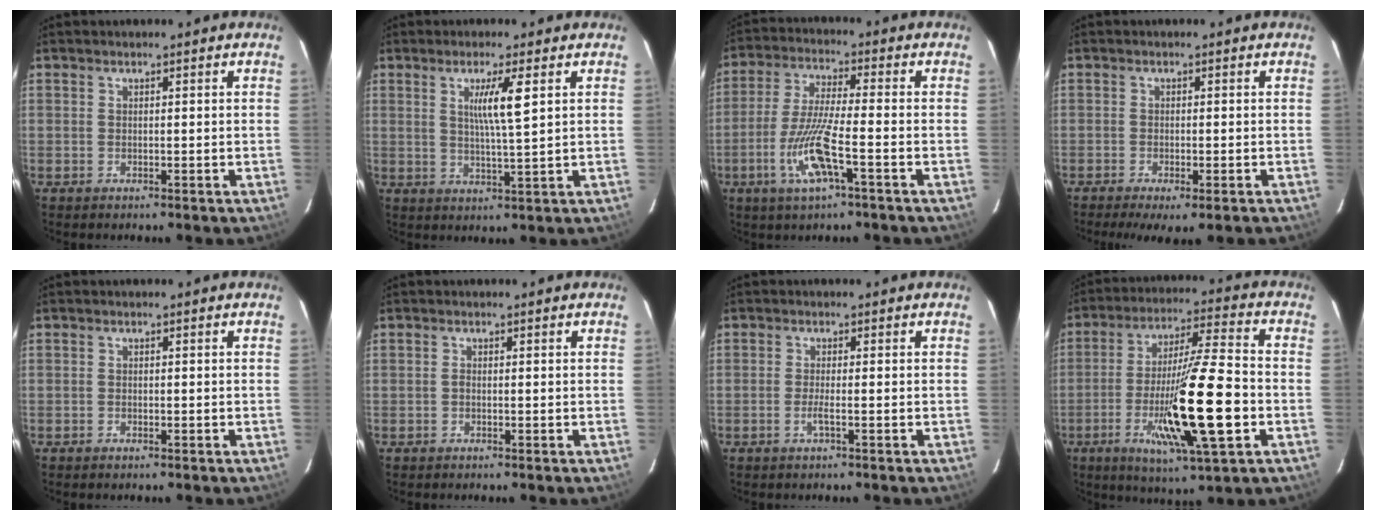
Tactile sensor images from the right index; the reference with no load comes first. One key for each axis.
{"total": 6.1, "fx": 1.9, "fy": -0.1, "fz": 5.8, "tx": -0.105, "ty": -0.005, "tz": 0.035}
{"total": 10.3, "fx": -4.1, "fy": 1.0, "fz": 9.4, "tx": -0.194, "ty": -0.010, "tz": -0.079}
{"total": 7.3, "fx": -4.8, "fy": 2.2, "fz": 5.1, "tx": -0.080, "ty": -0.015, "tz": -0.071}
{"total": 0.9, "fx": -0.6, "fy": 0.5, "fz": 0.5, "tx": -0.015, "ty": 0.000, "tz": -0.006}
{"total": 0.6, "fx": -0.2, "fy": 0.4, "fz": 0.5, "tx": -0.011, "ty": 0.002, "tz": -0.006}
{"total": 5.1, "fx": -1.9, "fy": 0.4, "fz": 4.8, "tx": -0.100, "ty": -0.008, "tz": -0.037}
{"total": 18.8, "fx": -4.9, "fy": 1.5, "fz": 18.1, "tx": -0.329, "ty": -0.015, "tz": -0.079}